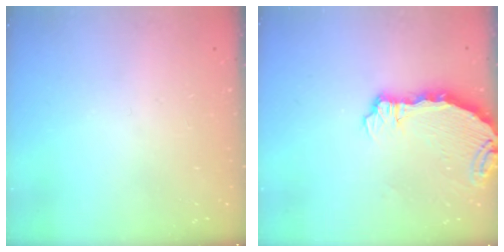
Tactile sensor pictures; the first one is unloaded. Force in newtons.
{"total": 6.7, "press": 5.9, "slide": 3.1}